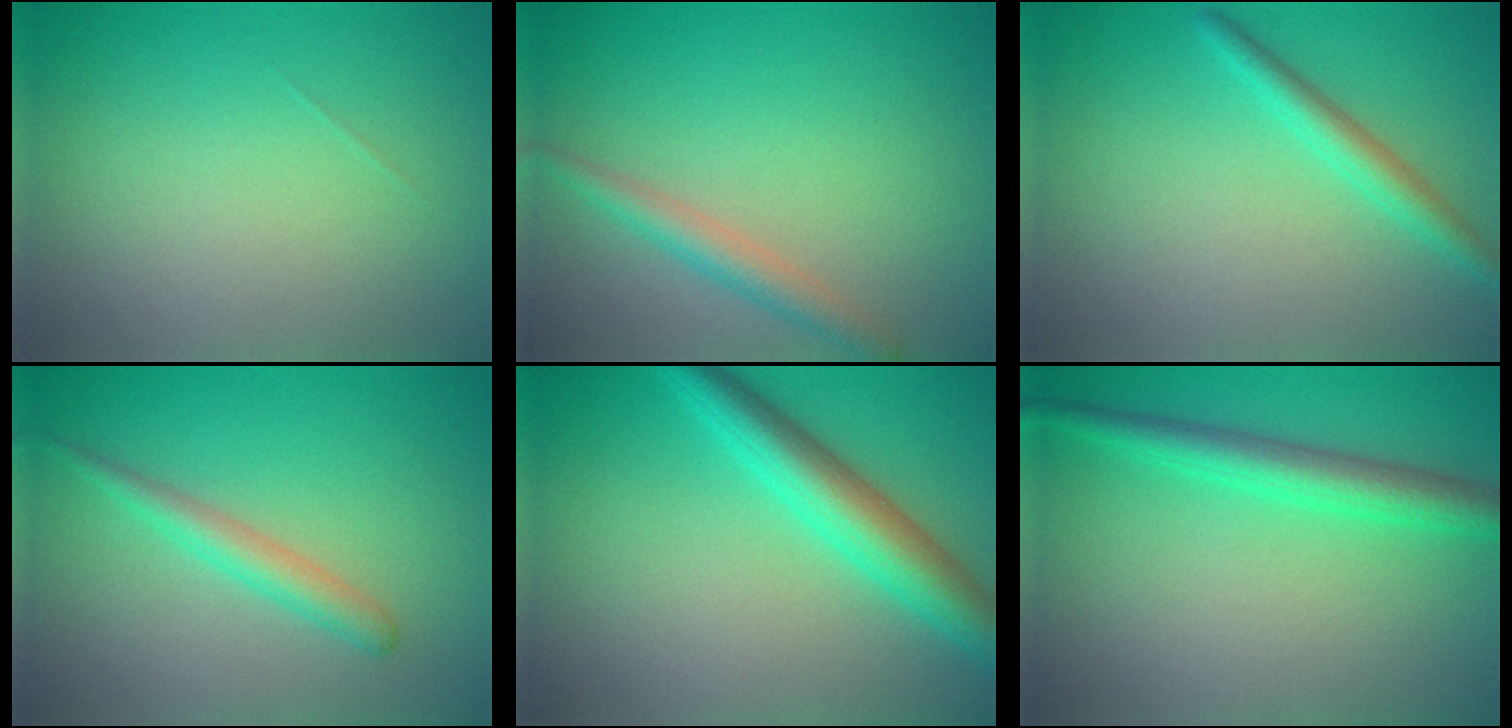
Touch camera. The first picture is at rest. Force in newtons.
{"total": 2.4, "press": 2.4, "slide": 0.1}
{"total": 2.4, "press": 2.4, "slide": 0.1}
{"total": 2.3, "press": 2.3, "slide": 0.0}
{"total": 5.5, "press": 5.5, "slide": 0.1}
{"total": 3.9, "press": 3.9, "slide": 0.1}